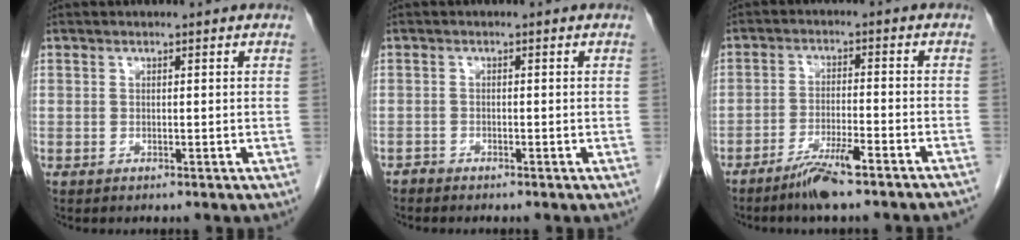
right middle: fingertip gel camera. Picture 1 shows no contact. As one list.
[{"total": 0.9, "force": [-0.8, 0.2, -0.2], "torque": [-0.001, -0.001, -0.020]}, {"total": 8.1, "force": [-6.3, 0.0, 5.0], "torque": [-0.072, -0.009, -0.107]}]